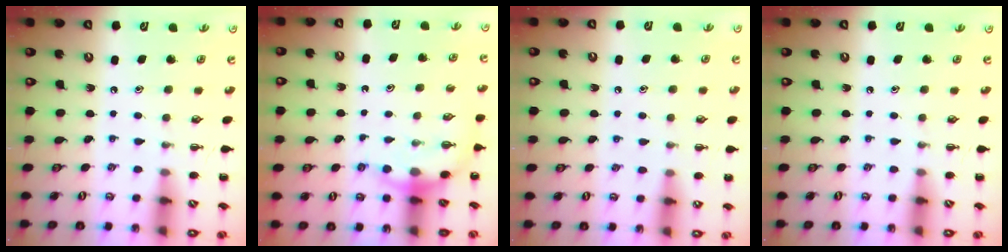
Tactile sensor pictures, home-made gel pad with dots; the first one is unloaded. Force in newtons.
{"total": 5.4, "press": 5.4, "slide": 0.6}
{"total": 6.7, "press": 6.3, "slide": 2.3}
{"total": 0.0}